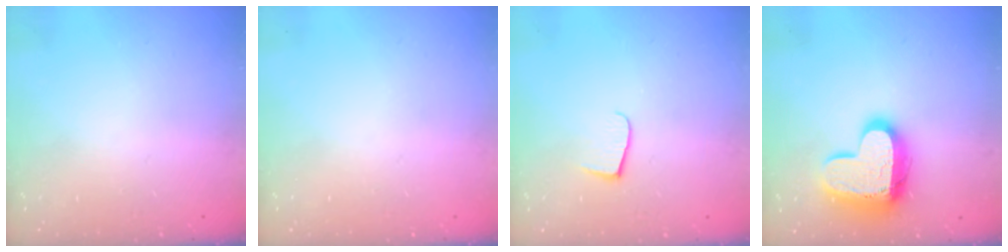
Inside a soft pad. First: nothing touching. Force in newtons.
{"total": 0.0}
{"total": 6.2, "press": 6.1, "slide": 0.6}
{"total": 16.3, "press": 16.3, "slide": 1.0}